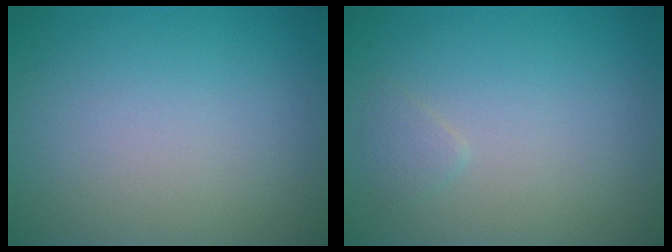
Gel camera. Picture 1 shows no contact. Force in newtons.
{"total": 0.8, "press": 0.8, "slide": 0.1}